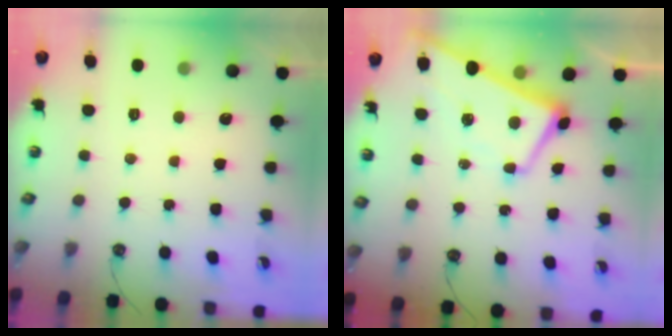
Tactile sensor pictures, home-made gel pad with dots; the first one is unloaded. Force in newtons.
{"total": 1.0, "press": 0.5, "slide": 0.8}